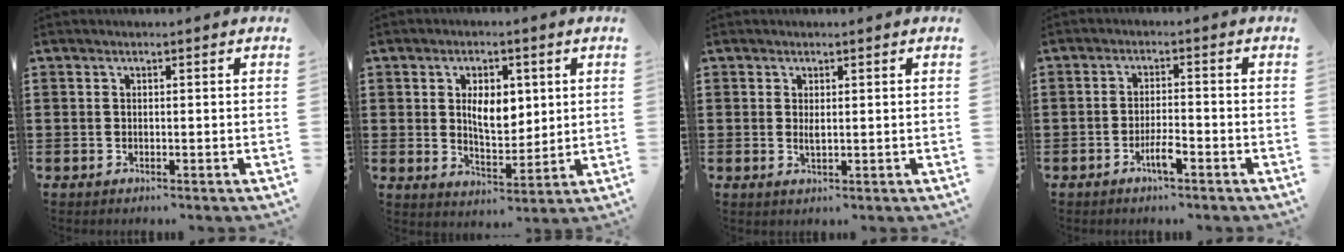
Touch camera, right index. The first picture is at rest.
{"total": 6.2, "force": [1.4, 3.3, 5.0], "torque": [-0.084, 0.003, 0.018]}
{"total": 1.3, "force": [0.2, 0.2, 1.2], "torque": [-0.025, -0.001, 0.004]}
{"total": 3.5, "force": [-2.1, 0.7, 2.8], "torque": [-0.054, 0.002, -0.039]}